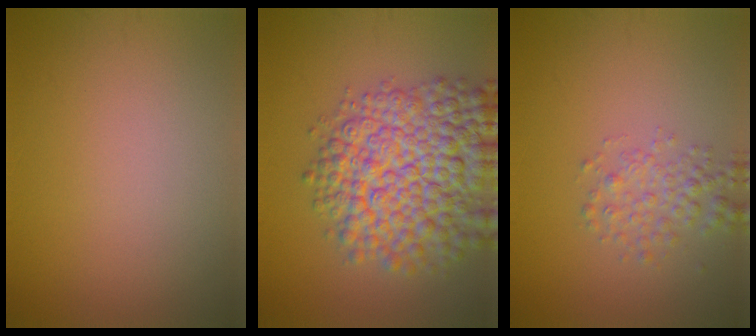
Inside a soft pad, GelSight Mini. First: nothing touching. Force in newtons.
{"total": 10.6, "press": 10.5, "slide": 0.4}
{"total": 2.3, "press": 2.3, "slide": 0.1}